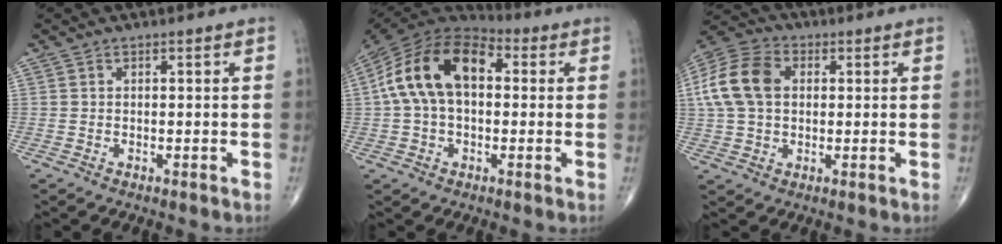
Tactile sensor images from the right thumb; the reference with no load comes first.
{"total": 17.2, "force": [2.3, 10.6, 13.4], "torque": [-0.245, 0.042, 0.032]}
{"total": 12.6, "force": [2.0, 8.8, 8.8], "torque": [-0.171, 0.021, 0.031]}